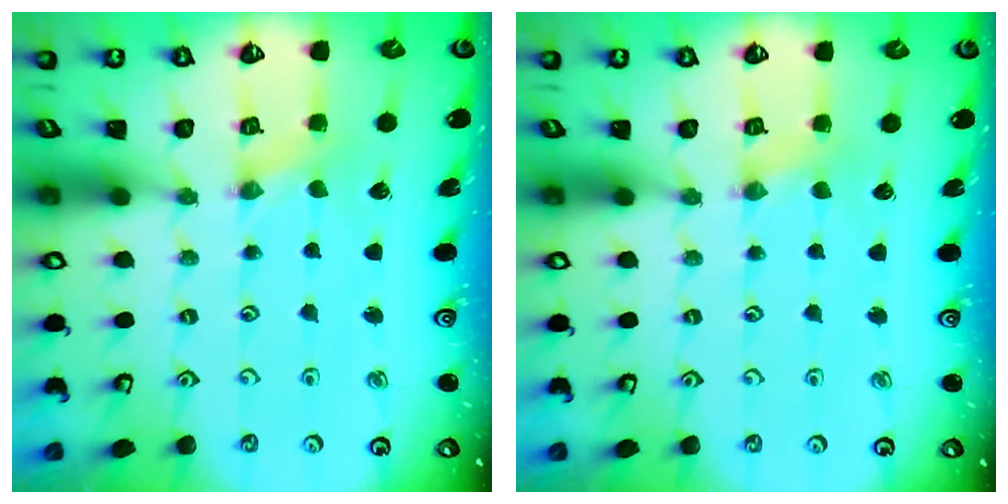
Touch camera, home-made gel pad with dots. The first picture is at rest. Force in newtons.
{"total": 1.8, "press": 1.8, "slide": 0.4}